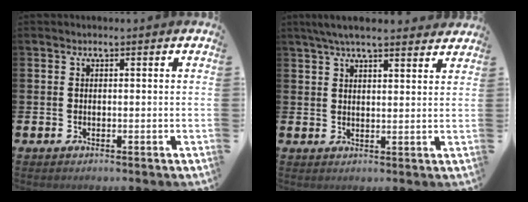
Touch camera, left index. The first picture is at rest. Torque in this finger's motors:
{"motor_torque": [0.89, -0.91, 0.03, 0.04]}